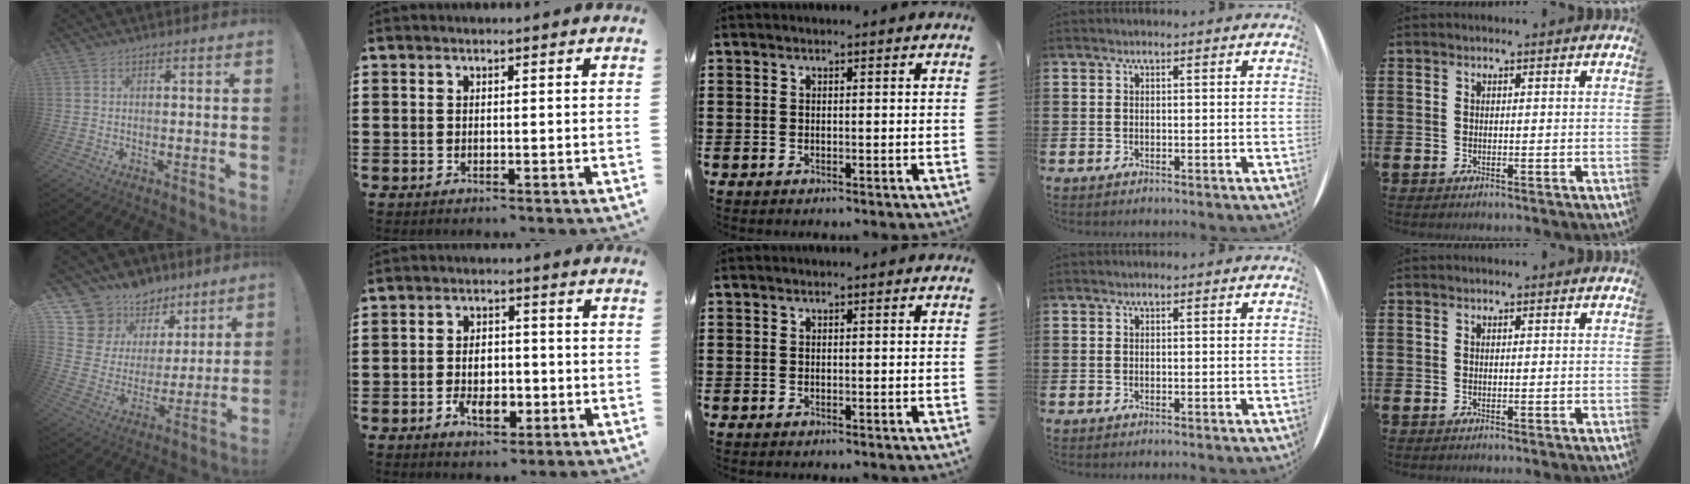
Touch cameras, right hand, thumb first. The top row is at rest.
{"thumb": {"total": 13.2, "force": [10.5, 7.8, 1.7], "torque": [-0.051, -0.088, 0.206]}, "index": {"total": 5.3, "force": [-1.6, 3.0, 4.0], "torque": [-0.062, -0.004, -0.030]}}